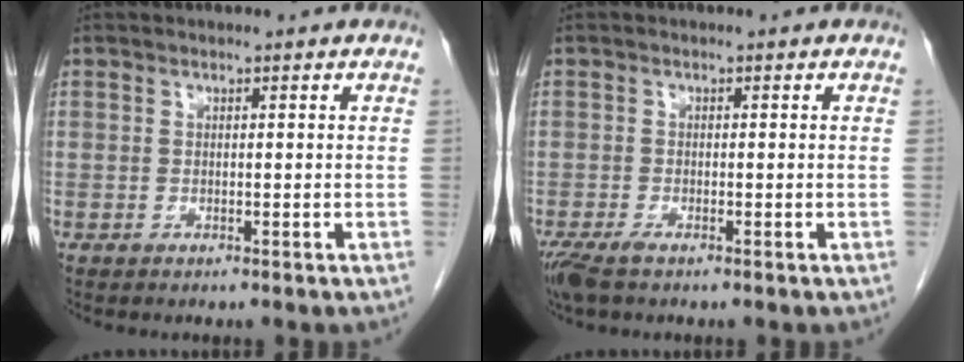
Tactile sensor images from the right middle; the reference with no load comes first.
{"total": 3.2, "force": [-2.3, 0.8, 2.0], "torque": [-0.043, -0.010, -0.042]}